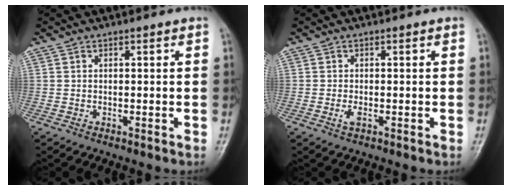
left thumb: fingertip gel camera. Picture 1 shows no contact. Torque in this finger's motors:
{"motor_torque": [-0.04, 0.09, 0.09, 0.01, 0.01]}